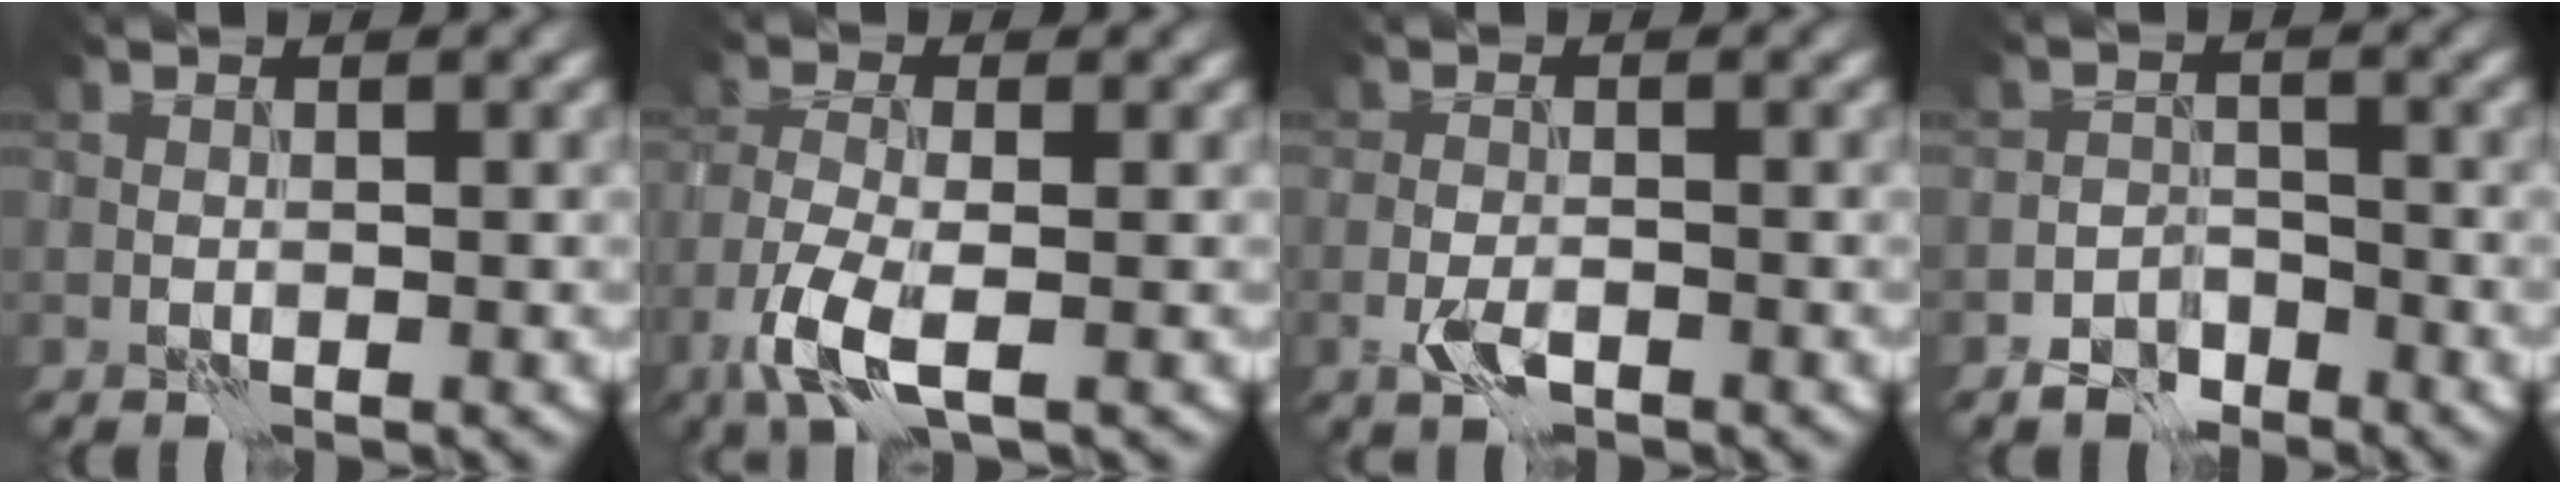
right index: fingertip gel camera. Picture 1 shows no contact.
{"total": 4.7, "force": [-2.4, 1.4, 3.8], "torque": [-0.089, -0.008, -0.052]}
{"total": 2.1, "force": [-1.2, 0.8, 1.5], "torque": [-0.034, -0.002, -0.025]}
{"total": 2.6, "force": [-2.2, 1.3, 0.6], "torque": [-0.006, 0.004, -0.044]}